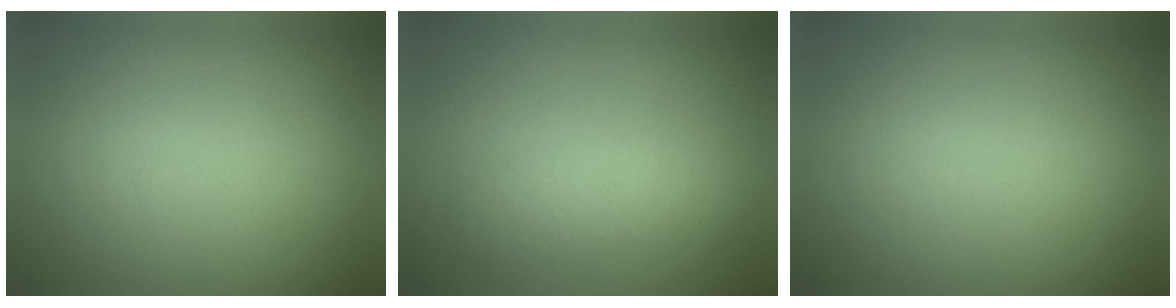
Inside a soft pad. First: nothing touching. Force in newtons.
{"total": 3.4}
{"total": 0.0}